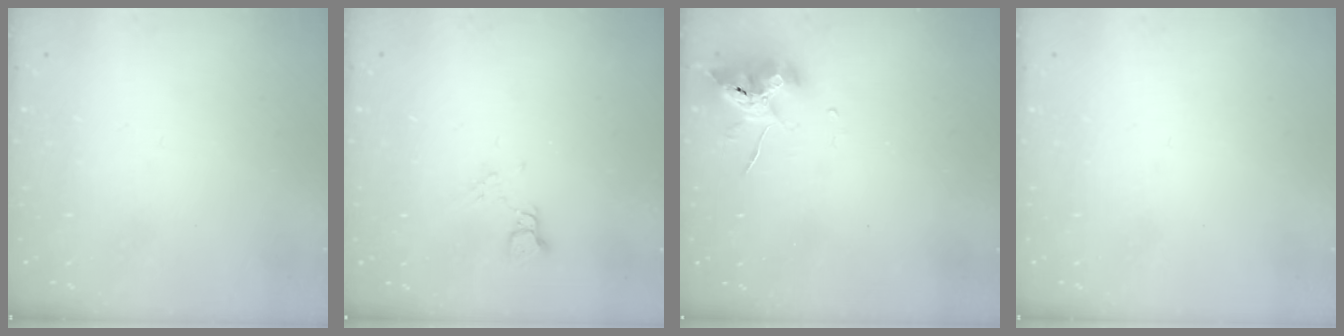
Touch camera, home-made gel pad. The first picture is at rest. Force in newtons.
{"total": 2.5, "press": 2.5, "slide": 0.3}
{"total": 9.7, "press": 9.6, "slide": 1.2}
{"total": 0.0}